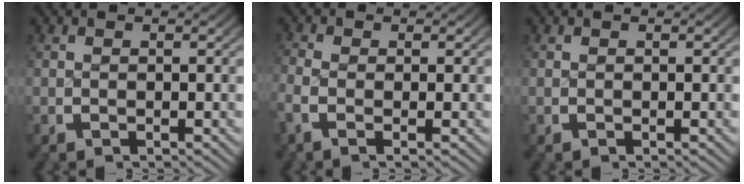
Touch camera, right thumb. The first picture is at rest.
{"total": 2.0, "force": [-0.6, 0.9, 1.7], "torque": [-0.053, -0.004, -0.012]}
{"total": 0.0}